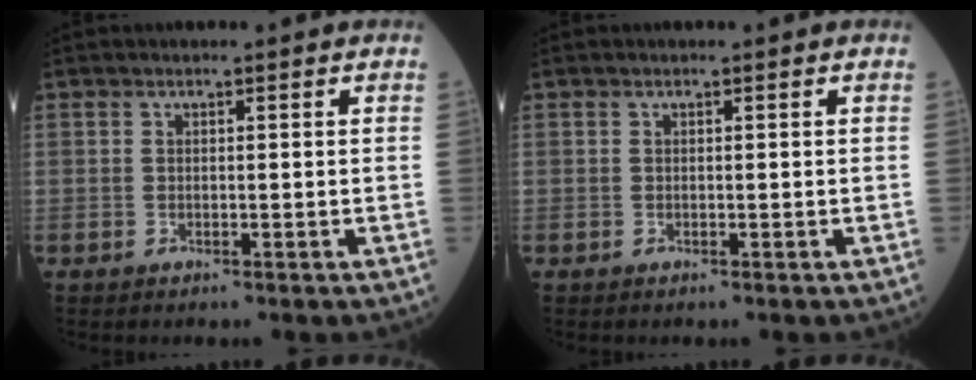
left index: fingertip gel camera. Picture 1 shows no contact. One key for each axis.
{"total": 0.0}